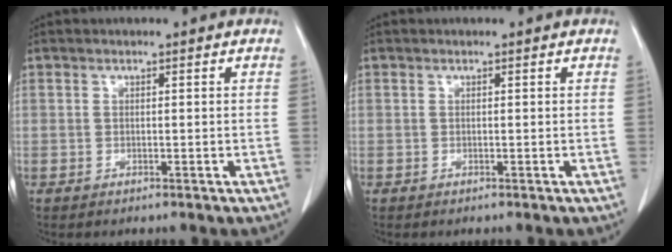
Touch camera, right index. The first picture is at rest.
{"total": 0.0}